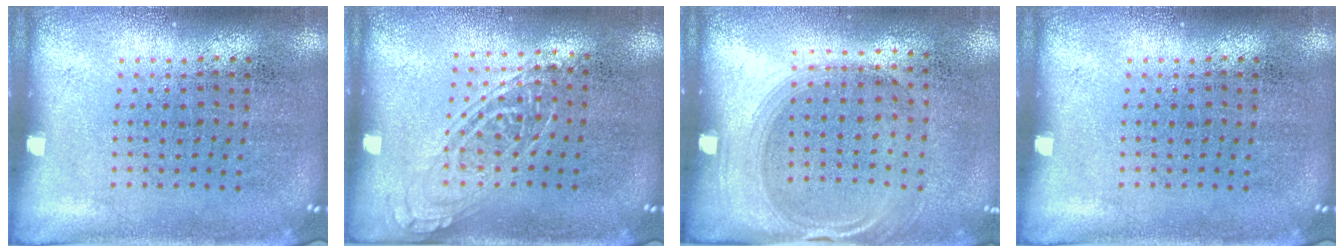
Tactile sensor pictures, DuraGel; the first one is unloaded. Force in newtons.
{"total": 1.3, "press": 1.2, "slide": 0.6}
{"total": 1.5, "press": 1.3, "slide": 0.8}
{"total": 0.0}